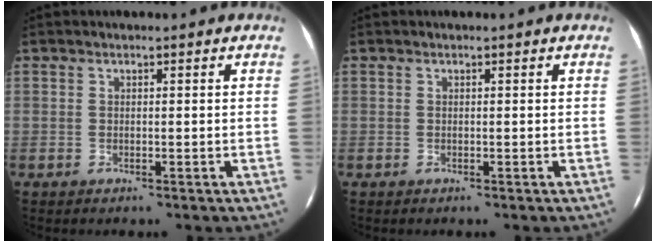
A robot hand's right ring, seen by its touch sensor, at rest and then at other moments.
{"total": 0.0}